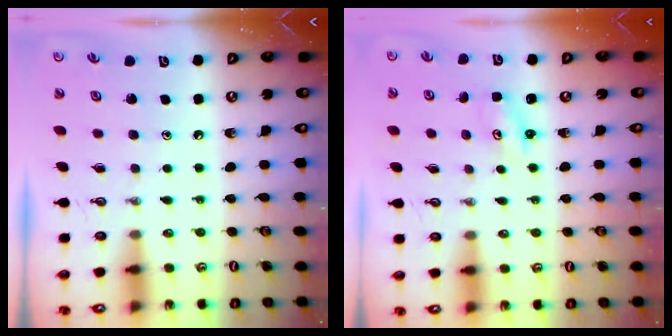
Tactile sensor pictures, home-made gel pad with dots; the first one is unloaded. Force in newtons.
{"total": 1.7, "press": 1.7, "slide": 0.3}